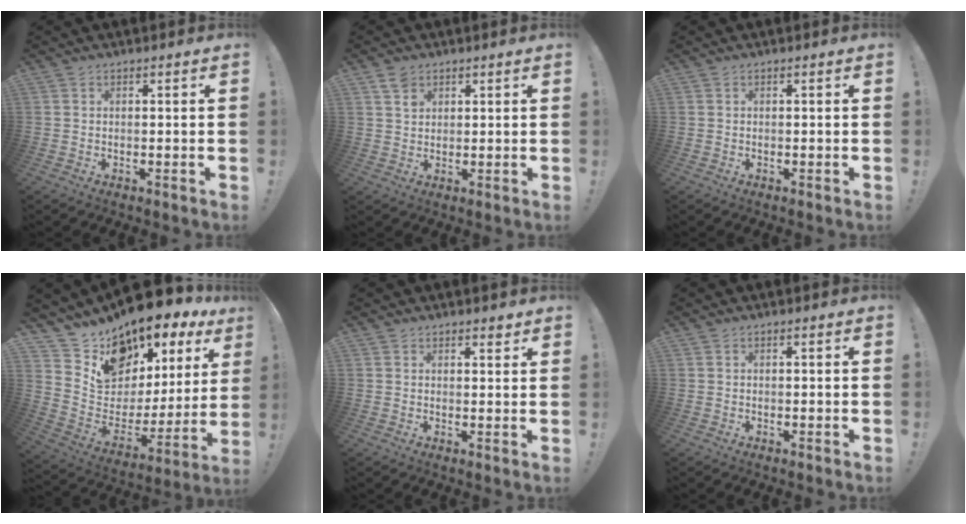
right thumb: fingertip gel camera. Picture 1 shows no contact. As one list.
[{"total": 3.7, "force": [2.3, 2.6, 1.4], "torque": [-0.016, -0.008, 0.042]}, {"total": 0.0}, {"total": 12.8, "force": [11.8, 4.4, 2.3], "torque": [-0.046, -0.123, 0.212]}, {"total": 1.6, "force": [1.4, 0.4, 0.5], "torque": [0.007, -0.012, 0.023]}, {"total": 0.0}]